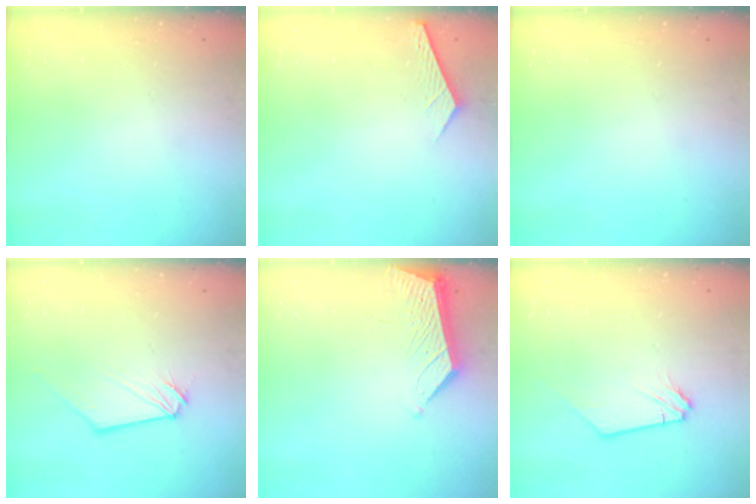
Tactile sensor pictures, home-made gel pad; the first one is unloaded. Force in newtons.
{"total": 2.8, "press": 2.8, "slide": 0.3}
{"total": 0.0}
{"total": 0.9, "press": 0.9, "slide": 0.2}
{"total": 3.8, "press": 3.8, "slide": 0.5}
{"total": 1.0, "press": 1.0, "slide": 0.1}